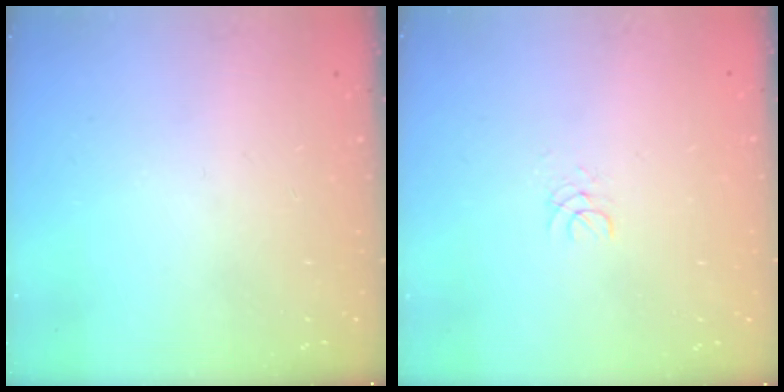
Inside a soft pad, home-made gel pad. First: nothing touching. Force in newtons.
{"total": 1.3, "press": 1.3, "slide": 0.1}